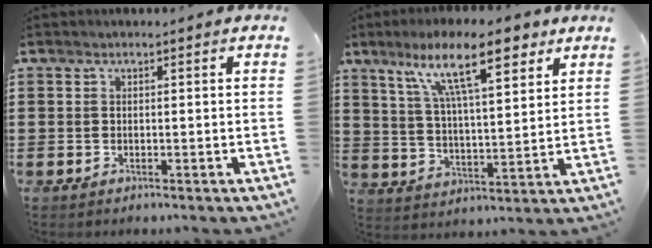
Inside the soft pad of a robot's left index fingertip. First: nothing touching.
{"total": 14.3, "force": [8.8, 4.0, 10.6], "torque": [-0.188, -0.021, 0.147]}